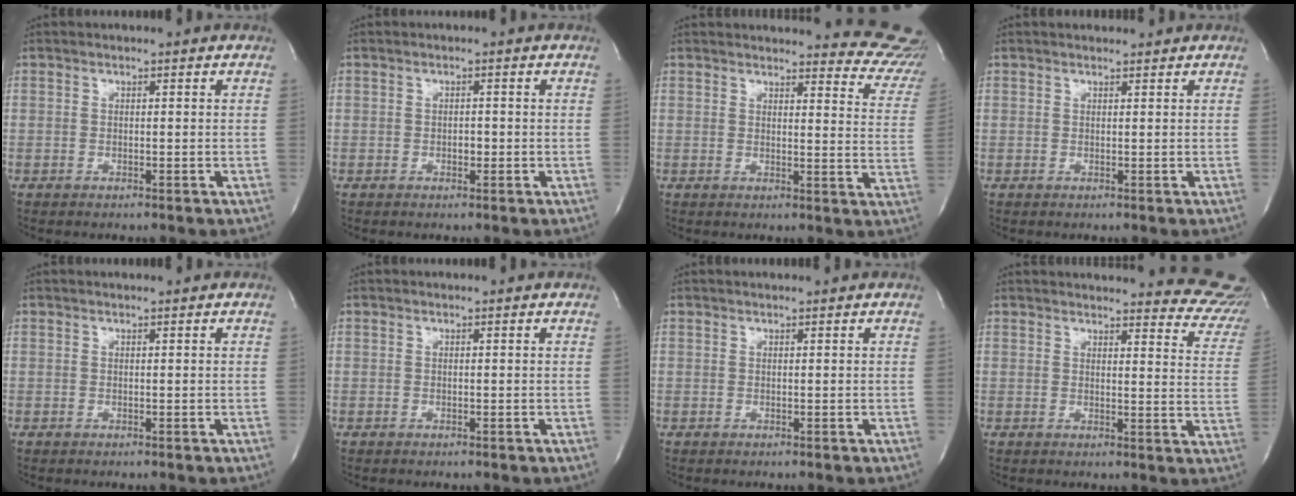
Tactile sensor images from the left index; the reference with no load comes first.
{"total": 1.1, "force": [-0.6, 0.6, 0.8], "torque": [-0.014, -0.002, -0.010]}
{"total": 17.7, "force": [17.3, 2.8, 2.6], "torque": [0.002, -0.102, 0.154]}
{"total": 2.3, "force": [2.1, 0.5, 0.5], "torque": [-0.010, 0.015, 0.030]}
{"total": 0.6, "force": [0.6, 0.0, 0.3], "torque": [-0.005, 0.008, 0.012]}
{"total": 0.0}
{"total": 1.2, "force": [1.1, 0.1, 0.5], "torque": [-0.007, 0.013, 0.020]}
{"total": 20.4, "force": [19.8, 3.4, 3.7], "torque": [-0.022, -0.099, 0.190]}